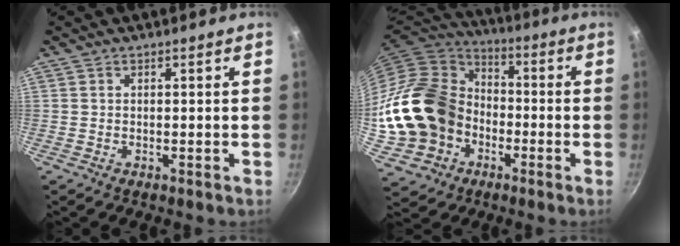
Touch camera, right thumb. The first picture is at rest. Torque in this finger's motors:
{"motor_torque": [2.08, 2.94, 0.20, -0.16, 0.44]}